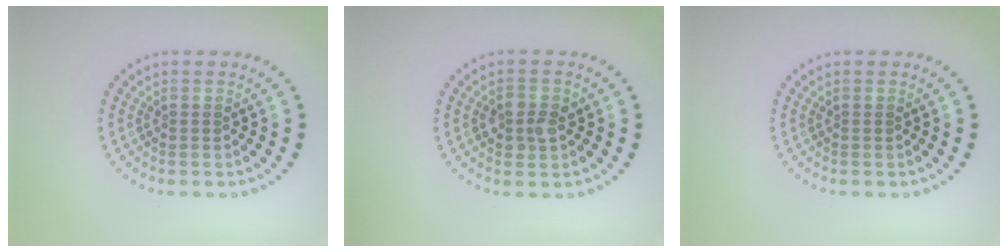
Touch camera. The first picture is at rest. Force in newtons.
{"total": 2.3, "press": 2.2, "slide": 0.3}
{"total": 0.0}